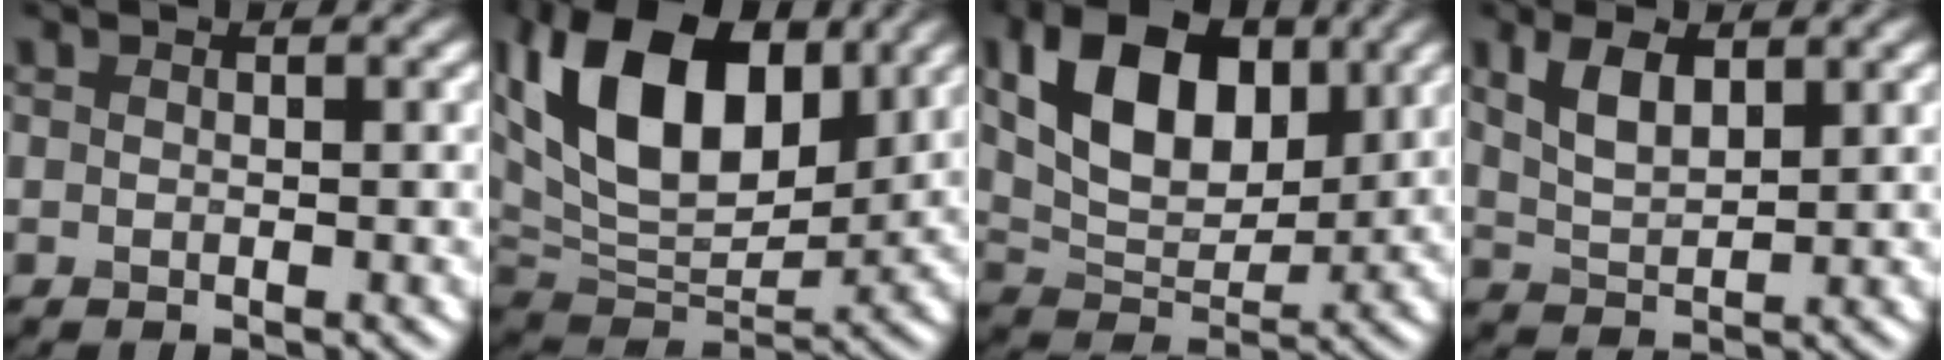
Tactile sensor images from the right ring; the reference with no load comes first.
{"total": 14.9, "force": [5.6, 8.7, 10.7], "torque": [-0.194, 0.025, 0.093]}
{"total": 10.1, "force": [3.6, 6.1, 7.2], "torque": [-0.130, 0.002, 0.062]}
{"total": 3.8, "force": [2.0, 1.8, 2.7], "torque": [-0.062, 0.002, 0.041]}